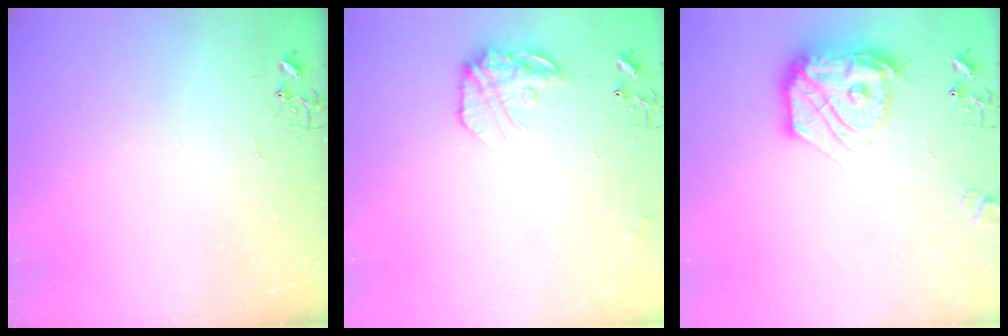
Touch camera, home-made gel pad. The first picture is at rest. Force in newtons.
{"total": 13.7, "press": 13.7, "slide": 0.9}
{"total": 18.7, "press": 18.6, "slide": 1.8}